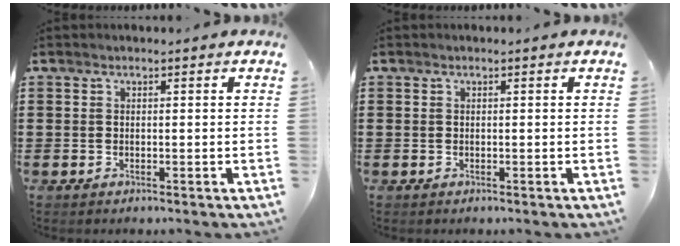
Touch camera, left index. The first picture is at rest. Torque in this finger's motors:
{"motor_torque": [0.00, 0.00, 0.00, -0.01]}